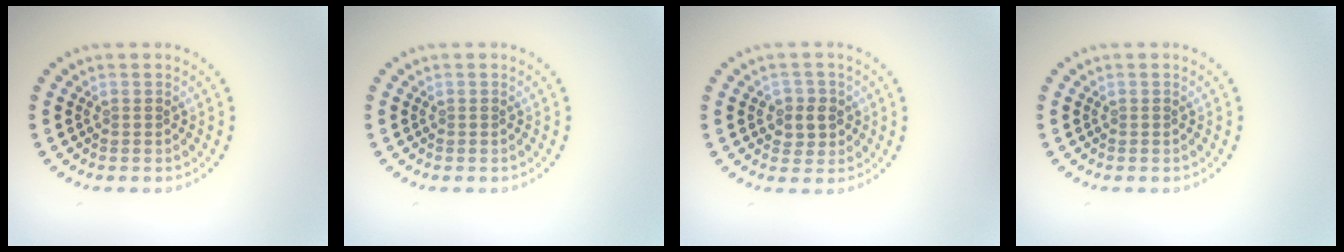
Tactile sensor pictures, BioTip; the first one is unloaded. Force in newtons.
{"total": 0.0}
{"total": 2.2, "press": 2.1, "slide": 0.7}
{"total": 0.0}